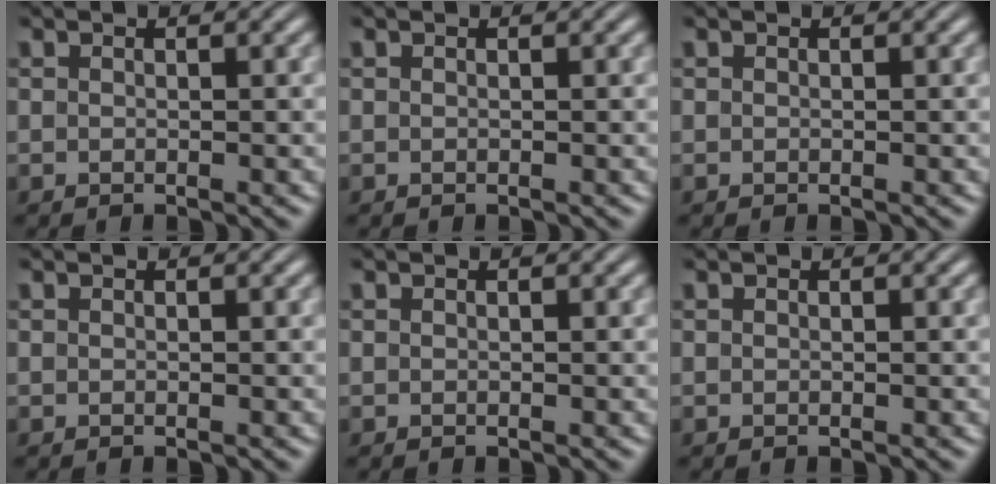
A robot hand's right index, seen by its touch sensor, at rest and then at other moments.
{"total": 0.0}
{"total": 0.0}
{"total": 0.0}
{"total": 0.0}
{"total": 0.0}